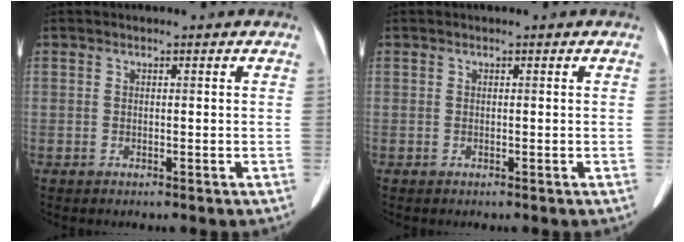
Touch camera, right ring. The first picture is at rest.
{"total": 0.0}